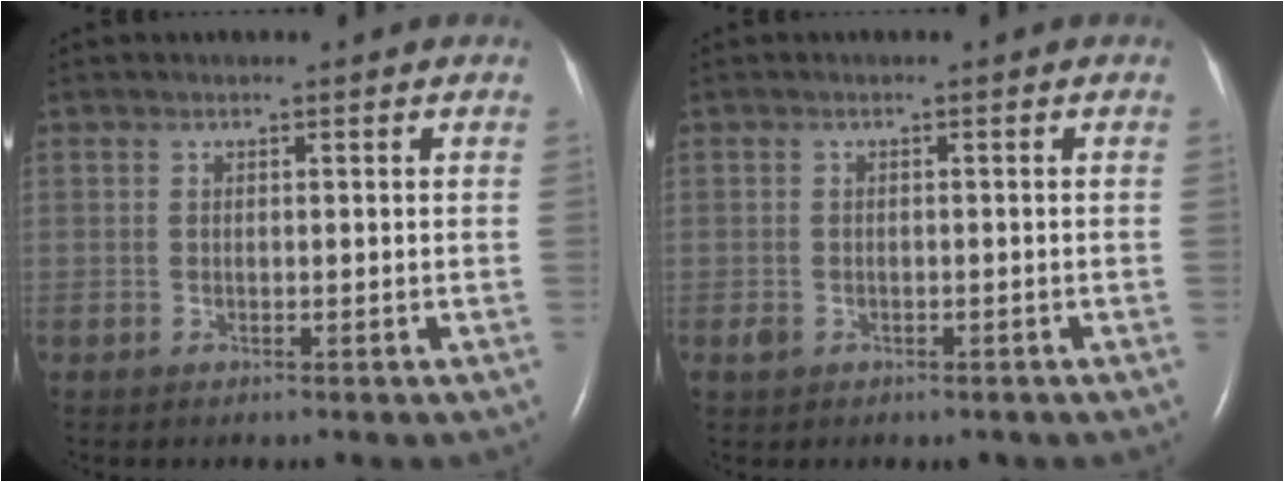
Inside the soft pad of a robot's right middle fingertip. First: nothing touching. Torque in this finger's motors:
{"motor_torque": [-0.07, -0.07, 0.00, 0.01]}